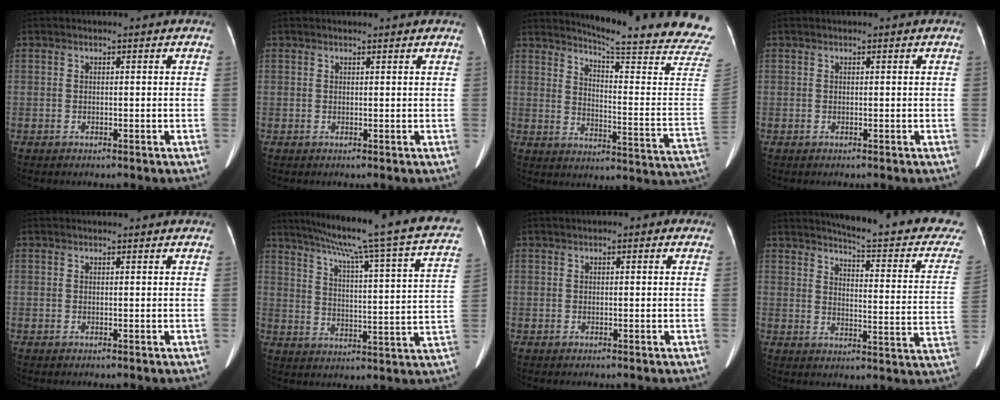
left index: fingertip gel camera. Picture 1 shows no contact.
{"total": 1.9, "force": [1.8, 0.3, 0.5], "torque": [-0.012, 0.012, 0.017]}
{"total": 24.7, "force": [22.7, -0.5, 9.9], "torque": [-0.140, -0.142, 0.262]}
{"total": 0.0}
{"total": 2.1, "force": [2.0, 0.4, 0.5], "torque": [-0.012, 0.013, 0.019]}
{"total": 26.3, "force": [20.9, 0.6, 16.1], "torque": [-0.245, -0.022, 0.264]}
{"total": 1.9, "force": [0.9, 1.0, 1.3], "torque": [-0.019, 0.013, 0.009]}
{"total": 19.9, "force": [18.5, 1.1, 7.3], "torque": [-0.091, -0.096, 0.207]}